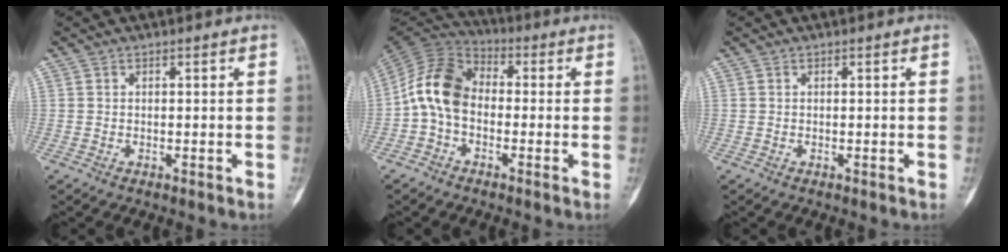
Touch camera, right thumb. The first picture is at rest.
{"total": 11.2, "force": [-1.4, 8.0, 7.8], "torque": [-0.139, 0.030, -0.045]}
{"total": 0.0}